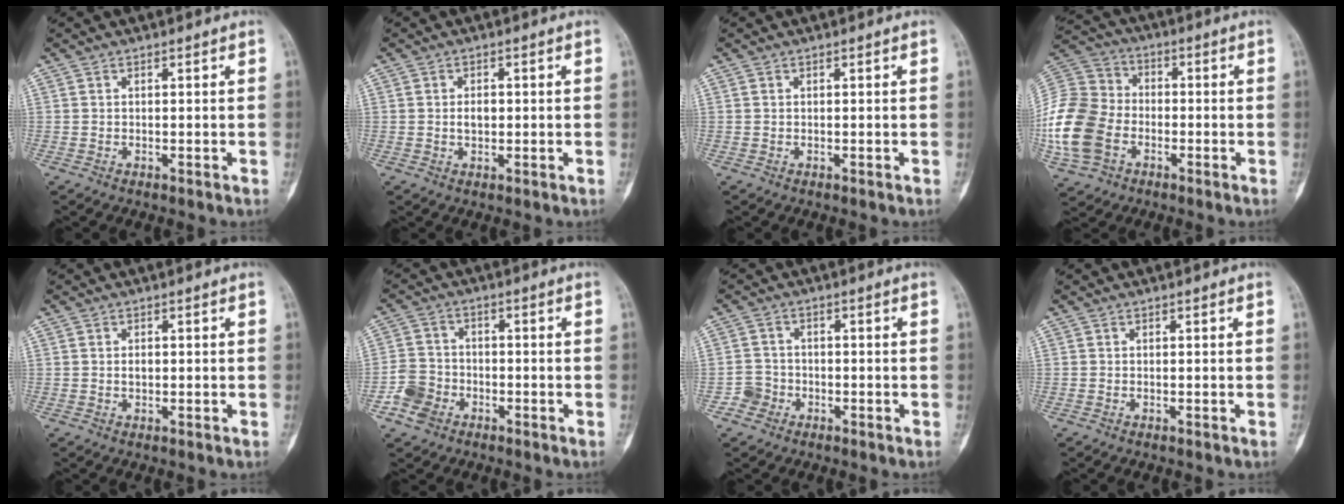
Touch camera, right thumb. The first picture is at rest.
{"total": 2.3, "force": [0.1, 1.5, 1.7], "torque": [-0.023, 0.001, 0.001]}
{"total": 0.0}
{"total": 18.3, "force": [-5.0, 13.7, 11.0], "torque": [-0.244, 0.022, -0.096]}
{"total": 1.1, "force": [0.1, 0.7, 0.8], "torque": [-0.011, 0.001, 0.001]}
{"total": 5.9, "force": [-2.9, 4.7, 2.1], "torque": [-0.033, 0.021, -0.055]}
{"total": 3.1, "force": [-1.4, 2.8, 0.0], "torque": [0.015, 0.016, -0.034]}
{"total": 0.0}